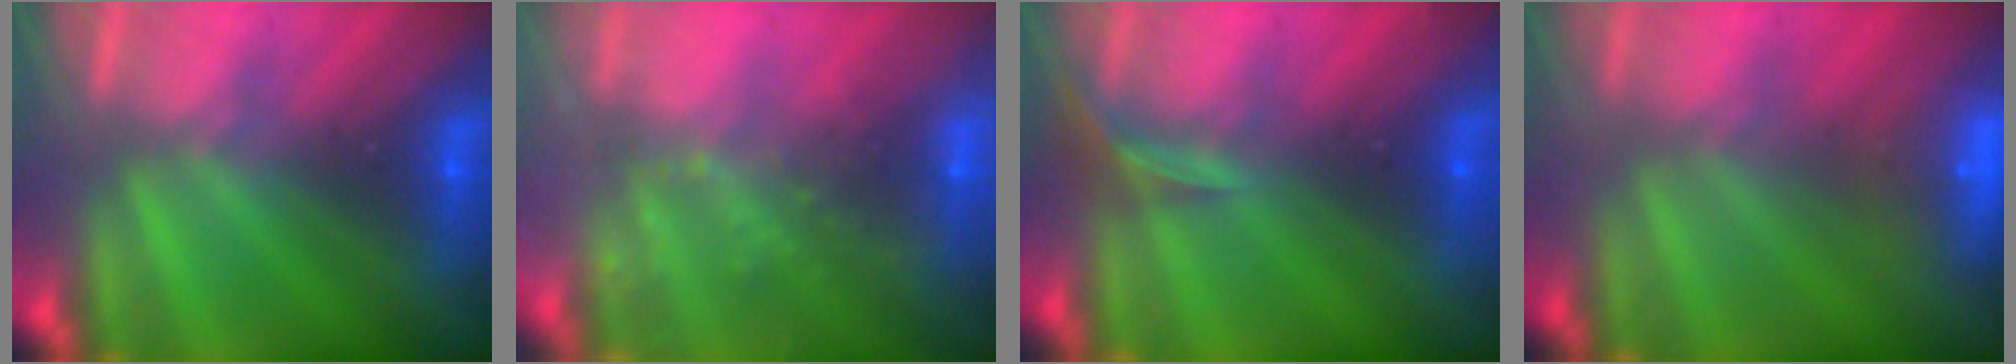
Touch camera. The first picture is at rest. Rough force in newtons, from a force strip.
{"total": 6.5}
{"total": 2.9}
{"total": 6.1}